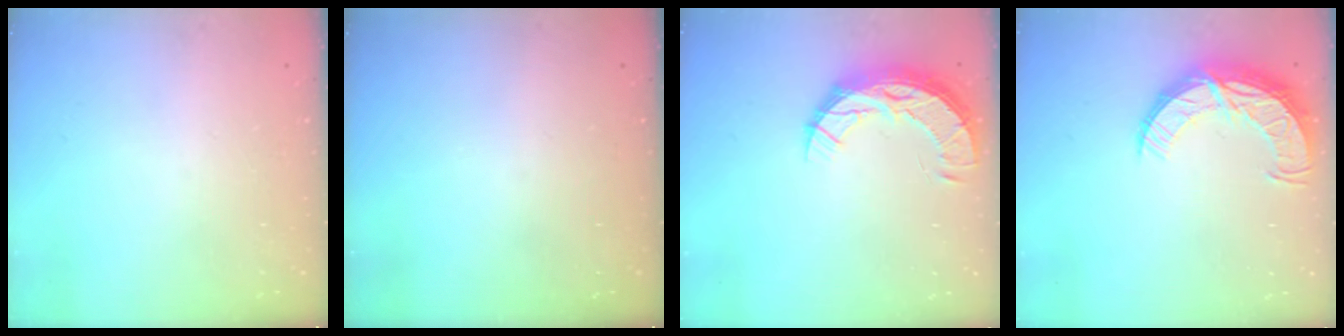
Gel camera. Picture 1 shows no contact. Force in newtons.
{"total": 0.0}
{"total": 11.8, "press": 11.8, "slide": 1.0}
{"total": 12.4, "press": 12.4, "slide": 1.0}